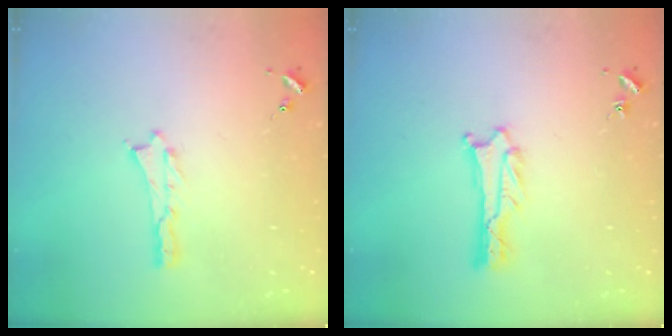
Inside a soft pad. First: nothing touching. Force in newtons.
{"total": 1.3, "press": 1.3, "slide": 0.0}